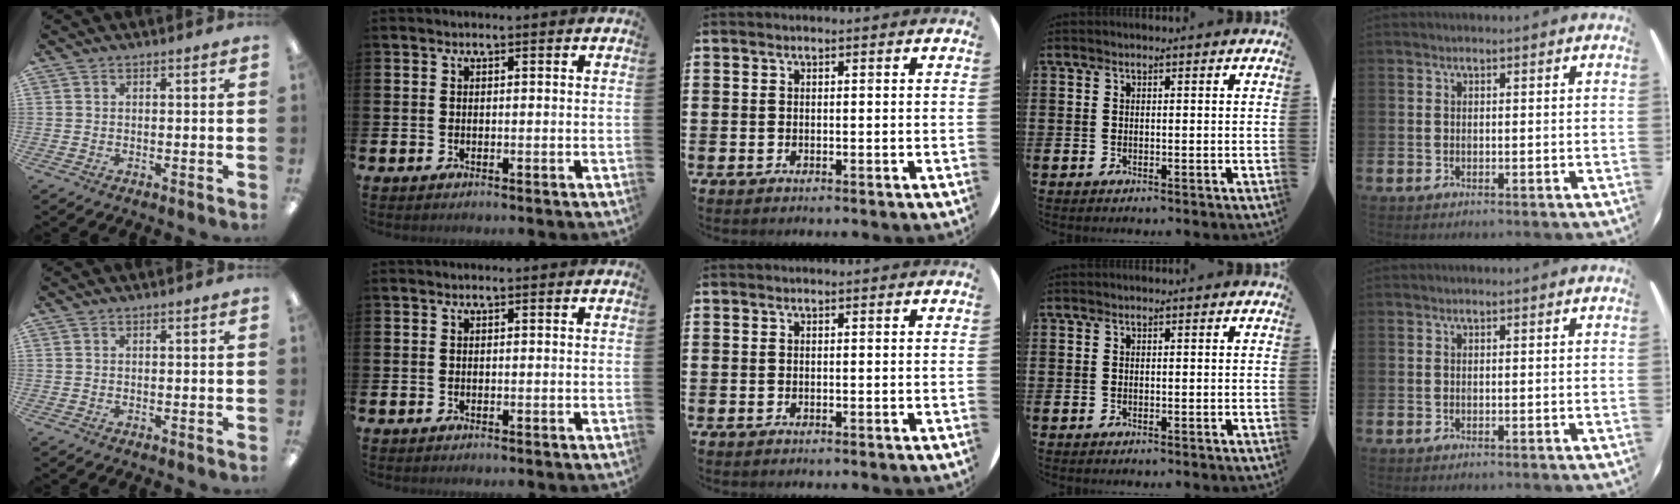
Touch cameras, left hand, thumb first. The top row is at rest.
{}